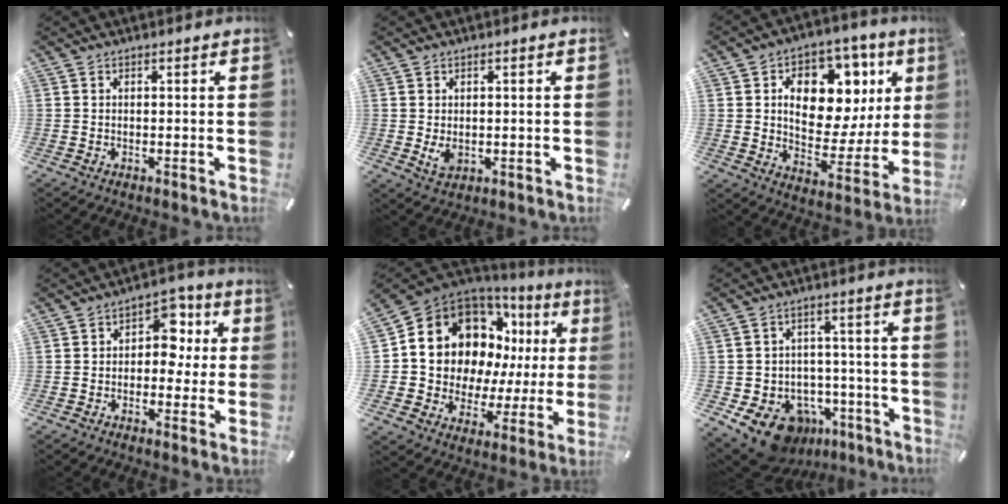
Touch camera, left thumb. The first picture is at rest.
{"total": 3.4, "force": [-0.2, 2.5, 2.3], "torque": [-0.053, -0.007, -0.008]}
{"total": 16.7, "force": [6.6, 10.9, 10.8], "torque": [-0.153, -0.044, 0.116]}
{"total": 8.9, "force": [1.0, 6.6, 5.9], "torque": [-0.072, 0.006, 0.011]}
{"total": 14.4, "force": [6.4, 11.5, 5.8], "torque": [-0.097, -0.071, 0.127]}
{"total": 14.2, "force": [-8.4, 9.5, 6.4], "torque": [-0.109, 0.056, -0.130]}